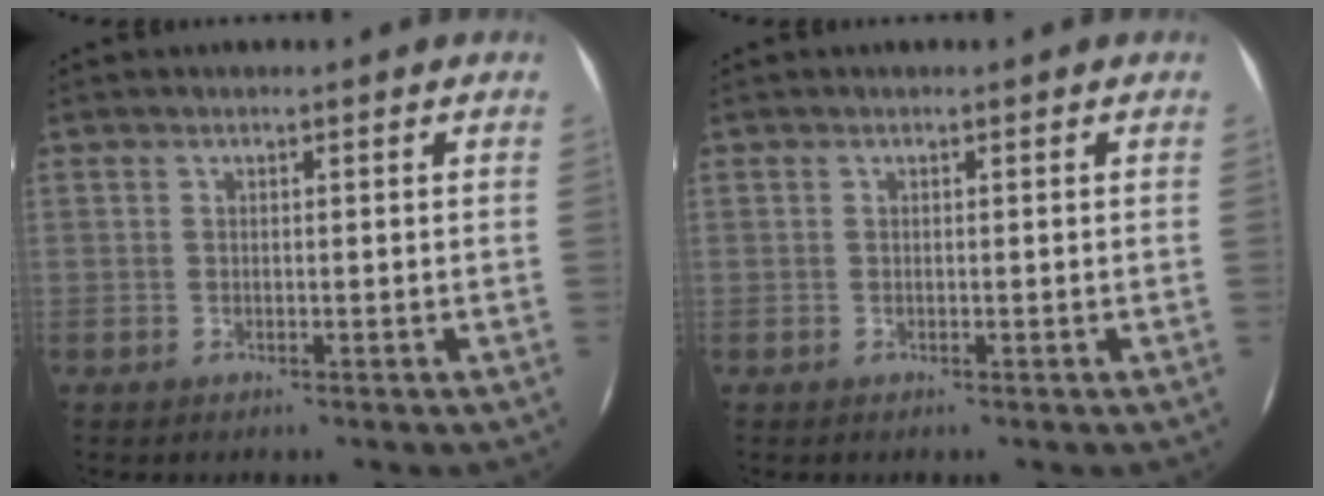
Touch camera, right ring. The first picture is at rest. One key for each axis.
{"total": 0.0}